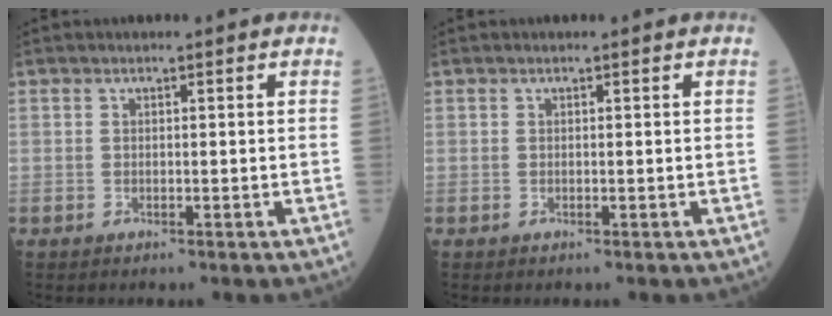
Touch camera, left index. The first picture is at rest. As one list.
[{"total": 0.0}]